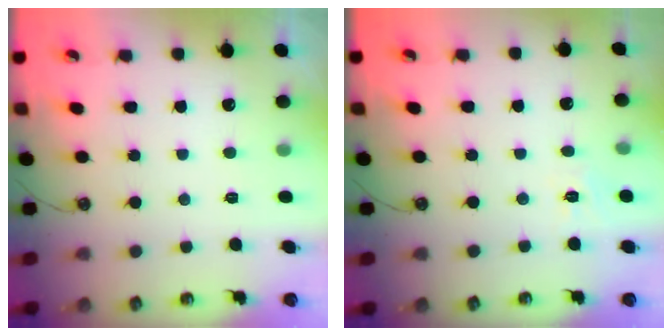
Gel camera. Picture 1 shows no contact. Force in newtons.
{"total": 3.0, "press": 3.0, "slide": 0.1}